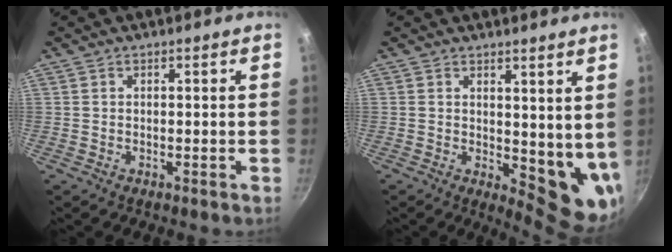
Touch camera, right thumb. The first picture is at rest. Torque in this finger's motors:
{"motor_torque": [-0.27, 1.15, 0.27, 0.09, 0.04]}